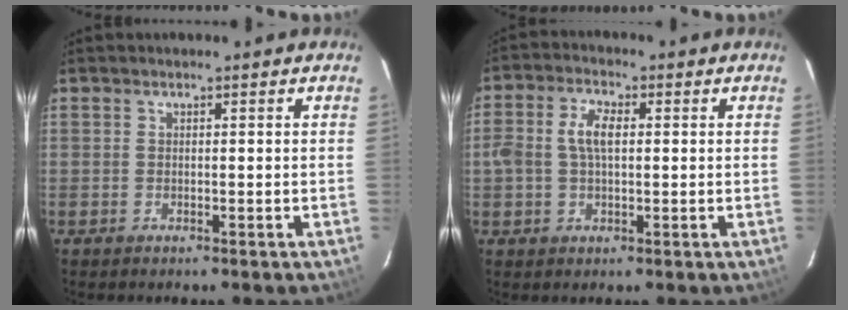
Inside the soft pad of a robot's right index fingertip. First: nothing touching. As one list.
[{"total": 5.4, "force": [0.4, 2.8, 4.6], "torque": [-0.091, 0.012, 0.008]}]